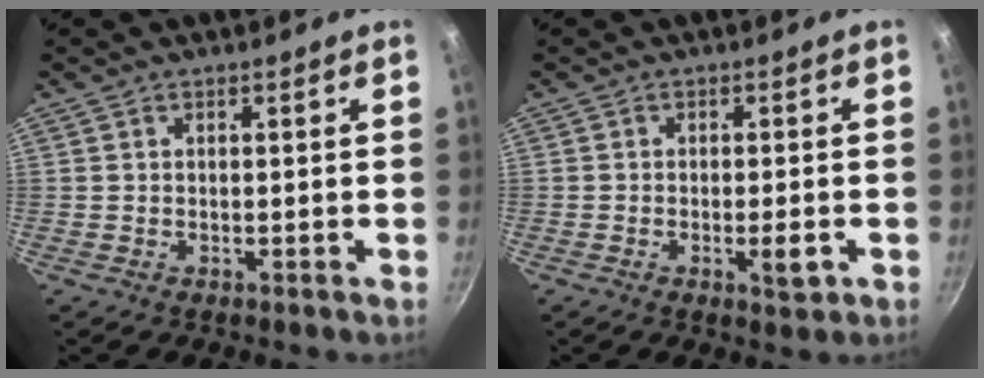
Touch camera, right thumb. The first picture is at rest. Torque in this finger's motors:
{"motor_torque": [2.85, -0.23, 0.83, -1.94, 0.32]}